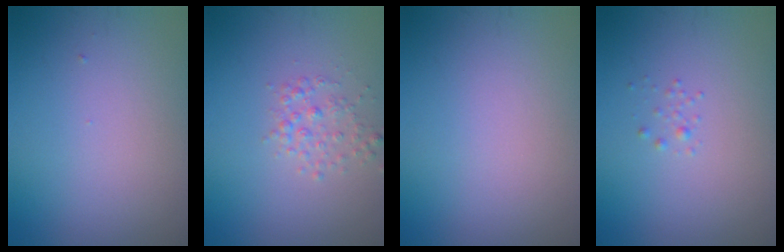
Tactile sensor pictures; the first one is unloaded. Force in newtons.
{"total": 1.7, "press": 1.7, "slide": 0.1}
{"total": 0.0}
{"total": 0.6, "press": 0.6, "slide": 0.0}